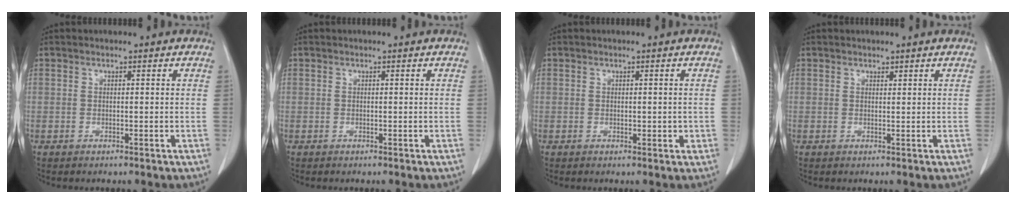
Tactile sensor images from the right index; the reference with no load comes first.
{"total": 0.0}
{"total": 1.6, "force": [0.0, 0.9, 1.3], "torque": [-0.014, 0.002, 0.005]}
{"total": 0.5, "force": [0.5, 0.2, 0.1], "torque": [-0.006, -0.004, 0.008]}